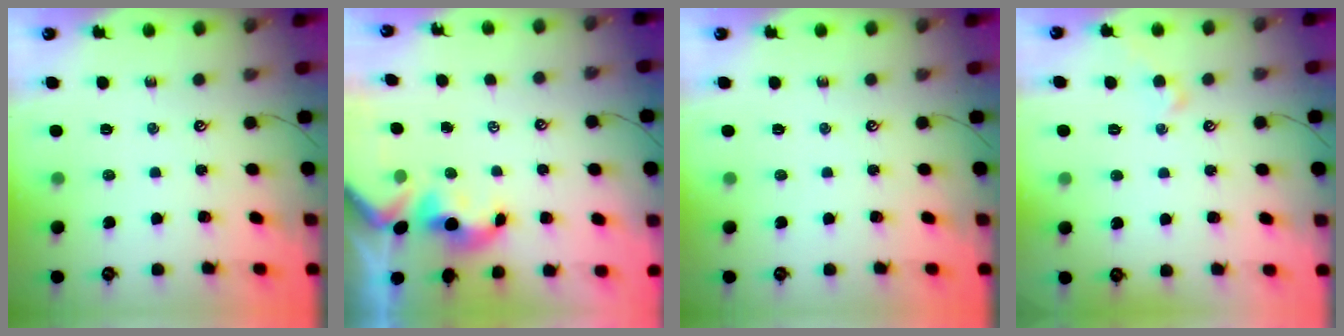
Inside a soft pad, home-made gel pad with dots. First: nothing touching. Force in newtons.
{"total": 0.9, "press": 0.5, "slide": 0.7}
{"total": 0.0}
{"total": 2.0, "press": 2.0, "slide": 0.4}